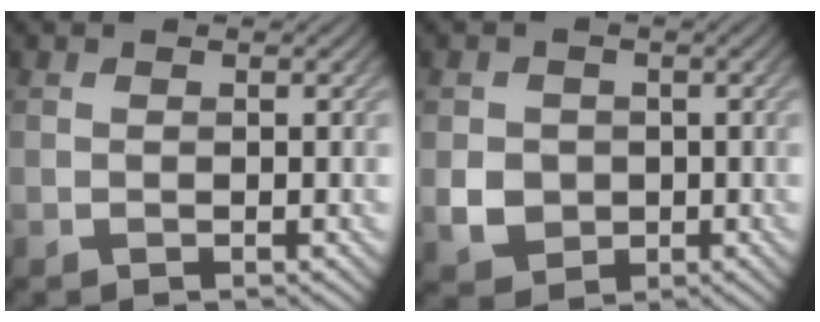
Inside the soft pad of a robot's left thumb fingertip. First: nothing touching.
{"total": 3.8, "force": [-0.3, 3.5, 1.5], "torque": [-0.035, -0.007, -0.008]}